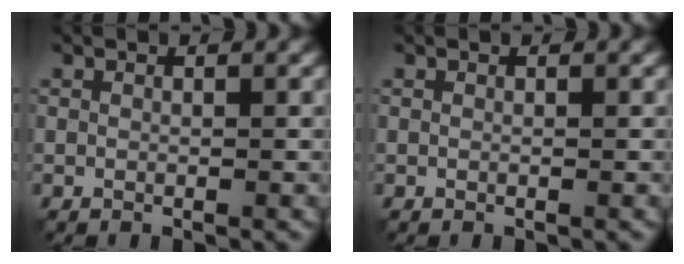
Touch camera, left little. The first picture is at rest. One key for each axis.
{"total": 0.0}